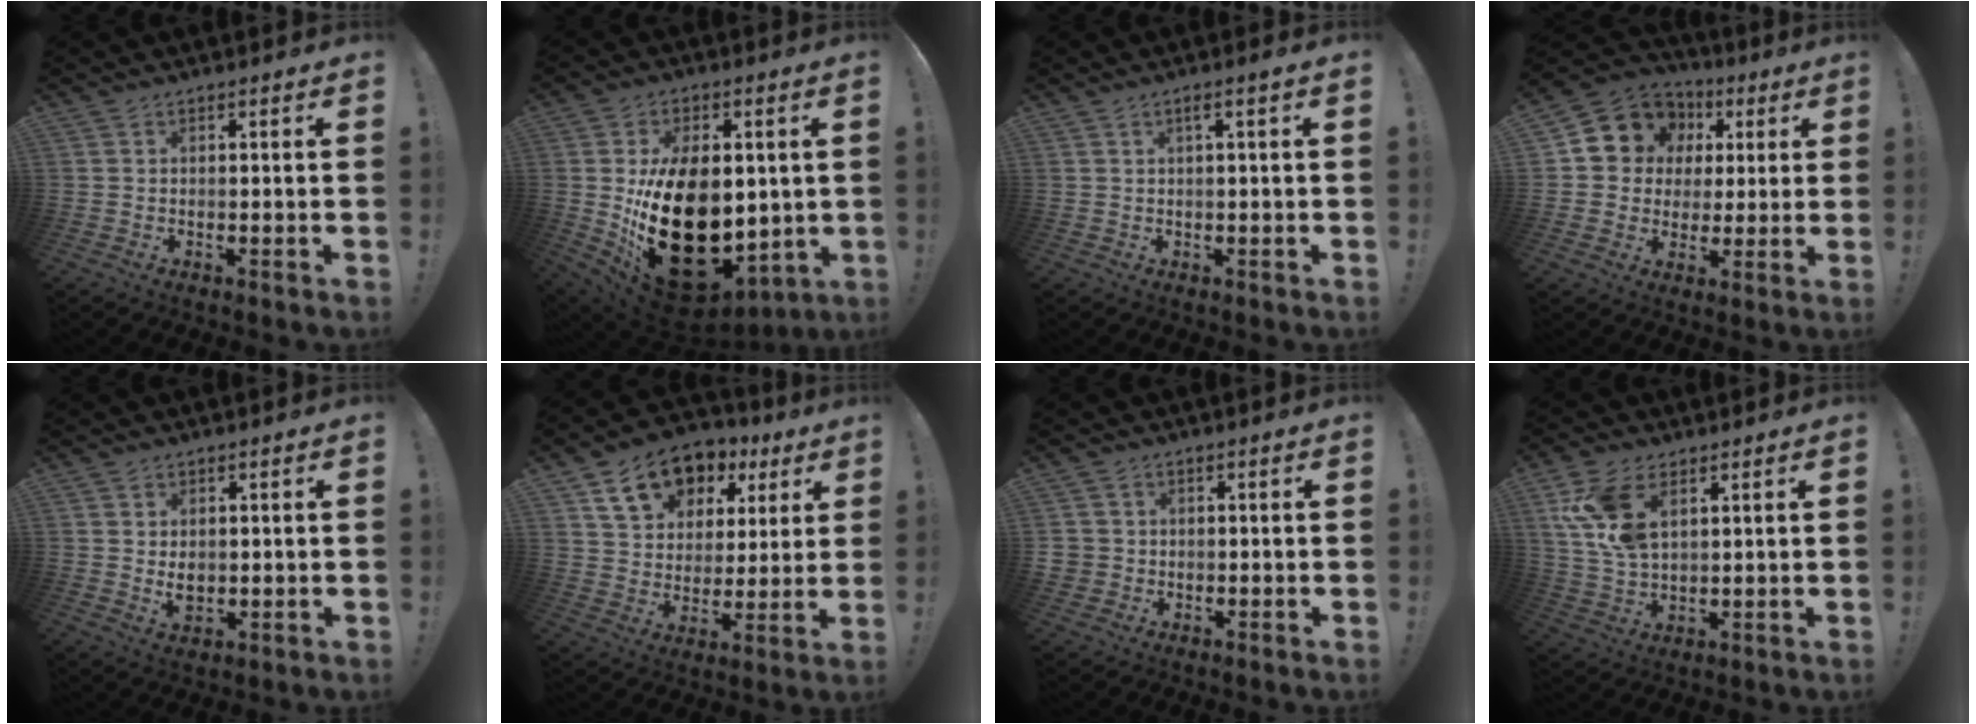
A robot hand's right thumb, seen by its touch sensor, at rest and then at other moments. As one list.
[{"total": 27.5, "force": [-1.8, 17.8, 20.9], "torque": [-0.375, -0.005, -0.004]}, {"total": 2.6, "force": [0.5, -0.3, 2.5], "torque": [-0.039, -0.002, 0.005]}, {"total": 11.6, "force": [4.6, 10.1, 3.2], "torque": [-0.048, -0.024, 0.097]}, {"total": 4.1, "force": [0.5, 3.1, 2.6], "torque": [-0.032, -0.003, 0.011]}, {"total": 15.8, "force": [8.3, 11.2, 7.6], "torque": [-0.109, -0.033, 0.157]}, {"total": 3.3, "force": [0.2, 3.2, 0.8], "torque": [-0.018, 0.007, 0.006]}, {"total": 12.1, "force": [5.2, 7.0, 8.4], "torque": [-0.174, -0.011, 0.101]}]